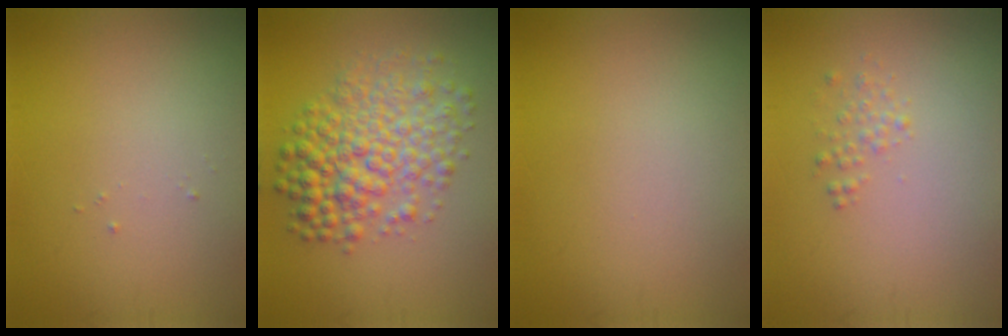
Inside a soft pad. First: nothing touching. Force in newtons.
{"total": 6.2, "press": 6.2, "slide": 0.0}
{"total": 0.0}
{"total": 0.9, "press": 0.9, "slide": 0.0}